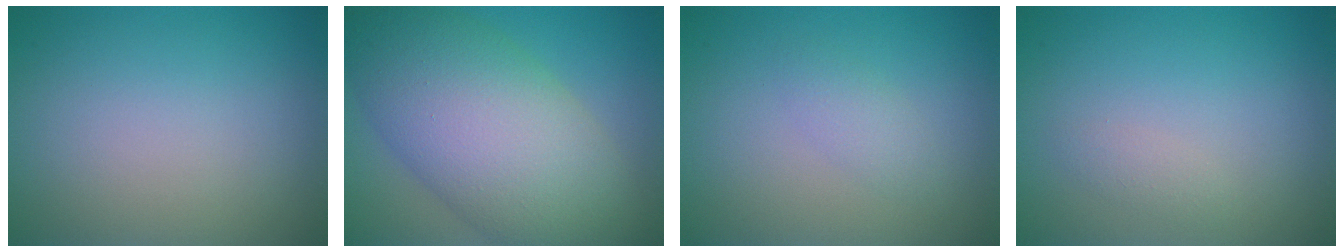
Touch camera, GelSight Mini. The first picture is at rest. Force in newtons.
{"total": 12.7, "press": 12.7, "slide": 0.2}
{"total": 1.4, "press": 1.4, "slide": 0.1}
{"total": 0.8, "press": 0.8, "slide": 0.0}